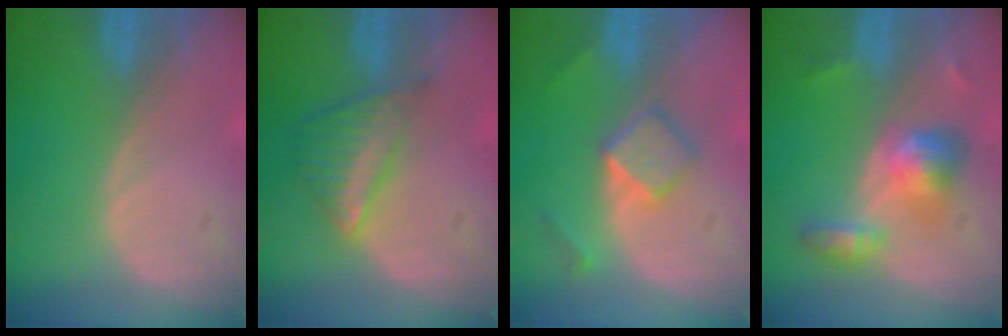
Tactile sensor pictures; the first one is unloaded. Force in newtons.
{"total": 6.1, "press": 5.4, "slide": 2.9}
{"total": 5.4, "press": 4.6, "slide": 2.8}
{"total": 5.7, "press": 5.7, "slide": 0.5}